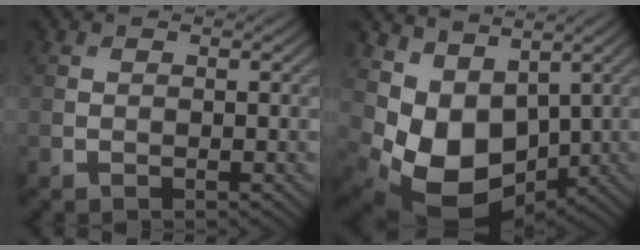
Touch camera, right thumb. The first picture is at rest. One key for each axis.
{"total": 8.4, "fx": 1.1, "fy": 6.3, "fz": 5.5, "tx": -0.120, "ty": -0.032, "tz": 0.028}